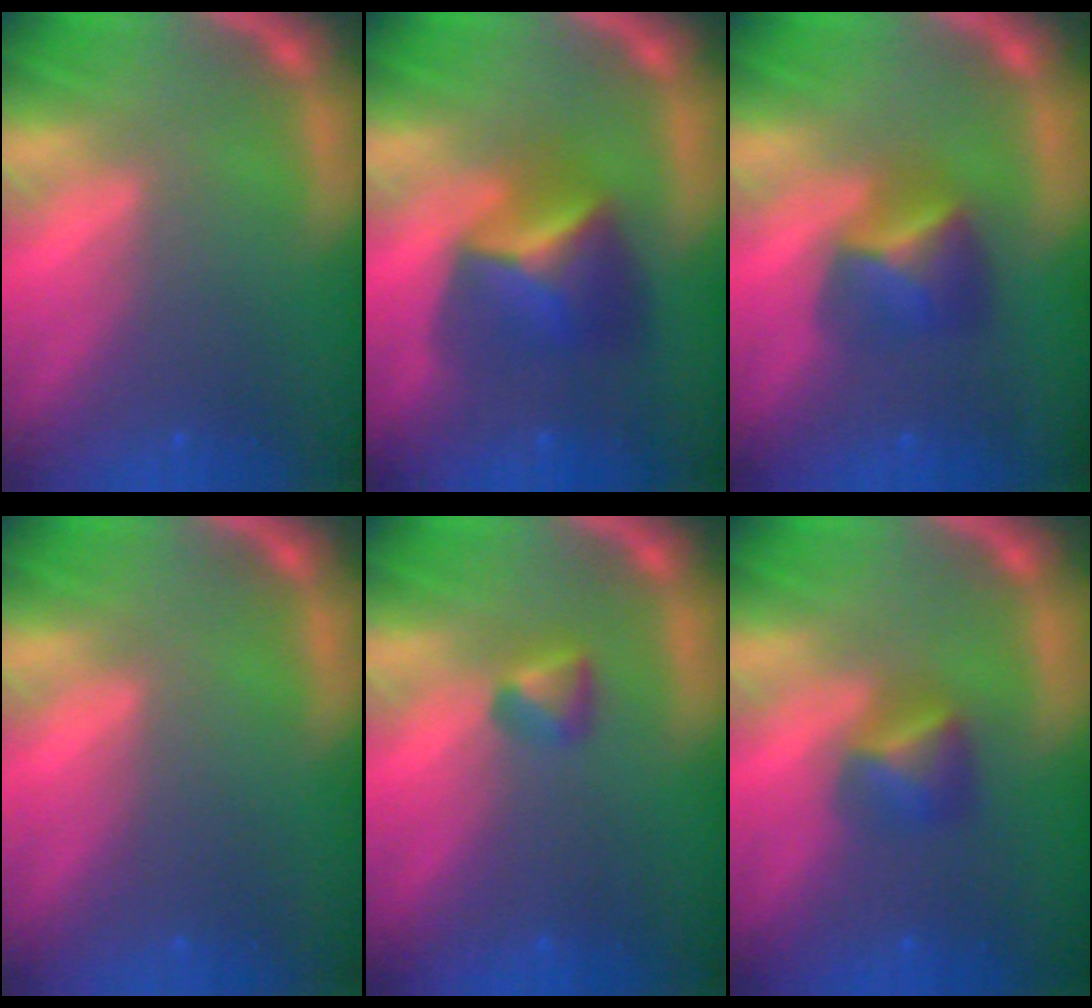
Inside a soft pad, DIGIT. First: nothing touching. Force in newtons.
{"total": 4.9}
{"total": 3.4}
{"total": 0.0}
{"total": 1.4}
{"total": 2.4}